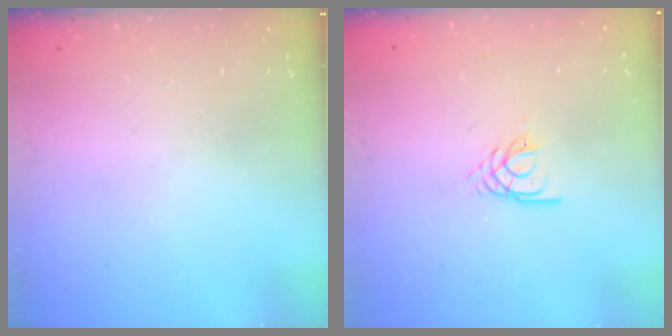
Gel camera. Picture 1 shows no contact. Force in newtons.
{"total": 2.8, "press": 2.8, "slide": 0.3}